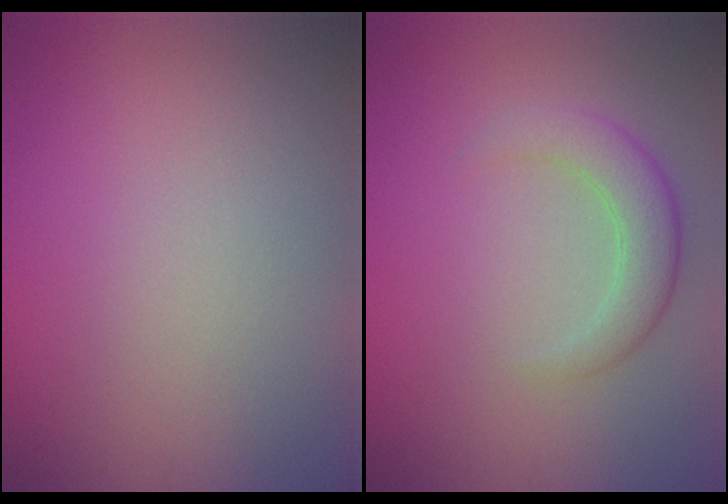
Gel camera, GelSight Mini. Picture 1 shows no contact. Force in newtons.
{"total": 3.3, "press": 3.3, "slide": 0.3}